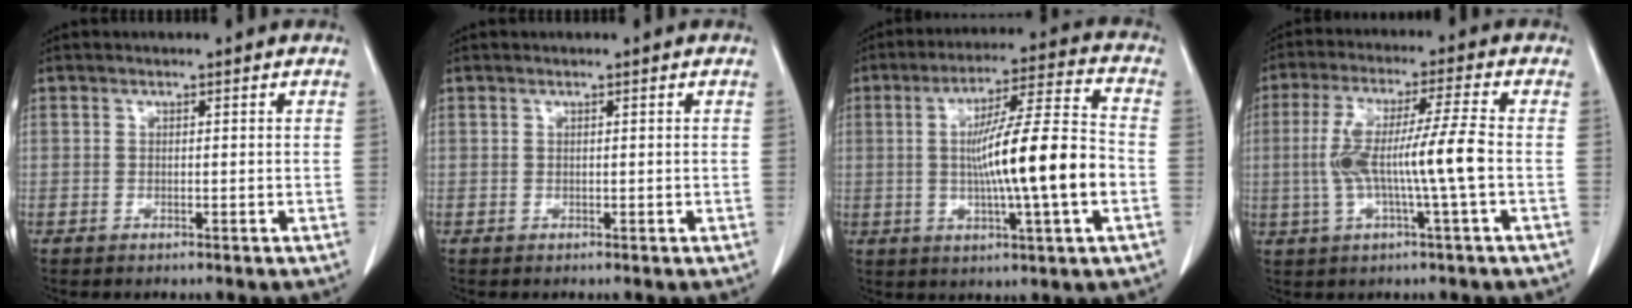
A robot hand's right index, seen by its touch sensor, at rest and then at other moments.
{"total": 0.0}
{"total": 15.3, "force": [-1.9, 0.1, 15.2], "torque": [-0.253, 0.004, -0.034]}
{"total": 10.1, "force": [-1.2, -0.6, 10.0], "torque": [-0.198, 0.016, -0.021]}